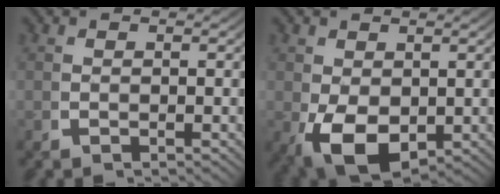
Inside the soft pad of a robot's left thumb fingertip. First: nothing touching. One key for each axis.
{"total": 6.4, "fx": -1.5, "fy": 4.3, "fz": 4.5, "tx": -0.106, "ty": -0.046, "tz": 0.006}